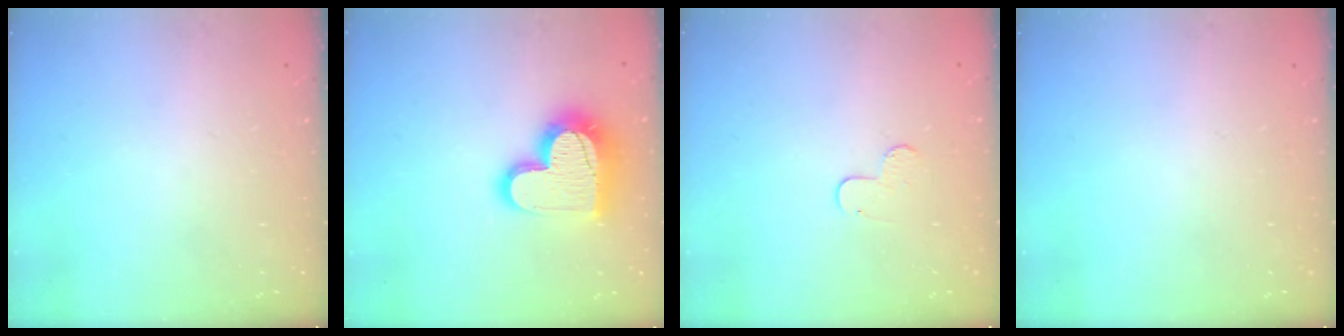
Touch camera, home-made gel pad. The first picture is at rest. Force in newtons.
{"total": 17.9, "press": 17.8, "slide": 1.3}
{"total": 5.2, "press": 5.1, "slide": 0.5}
{"total": 0.0}